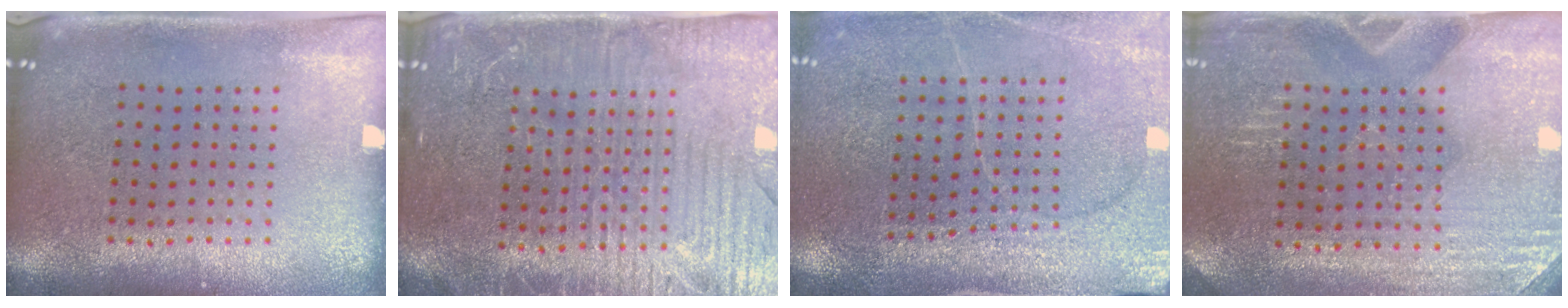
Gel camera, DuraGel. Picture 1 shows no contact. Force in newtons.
{"total": 4.2, "press": 4.0, "slide": 1.4}
{"total": 3.0, "press": 3.0, "slide": 0.1}
{"total": 2.9, "press": 2.9, "slide": 0.4}